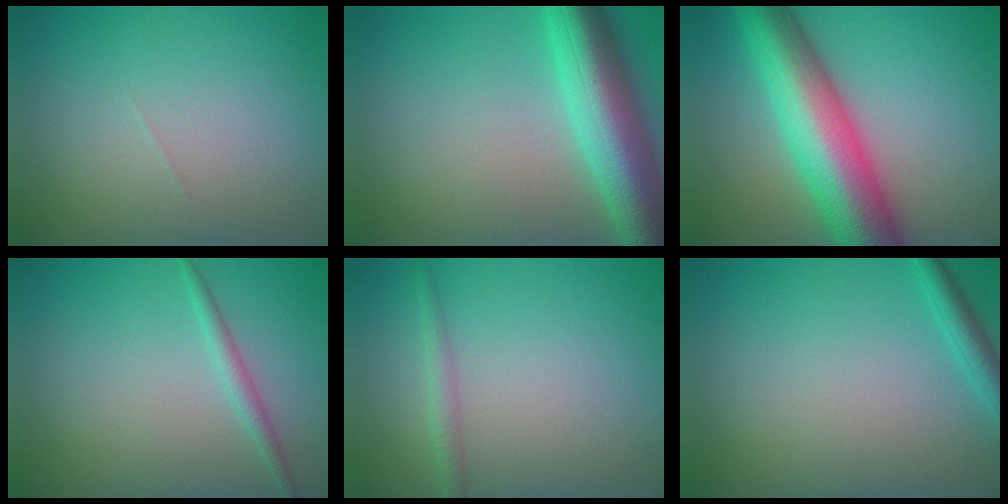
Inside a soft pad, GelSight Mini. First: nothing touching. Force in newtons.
{"total": 9.2, "press": 9.2, "slide": 0.1}
{"total": 11.2, "press": 11.2, "slide": 0.2}
{"total": 1.4, "press": 1.4, "slide": 0.1}
{"total": 1.4, "press": 1.4, "slide": 0.1}
{"total": 2.1, "press": 2.0, "slide": 0.2}